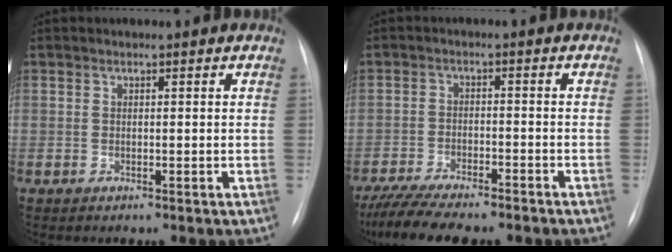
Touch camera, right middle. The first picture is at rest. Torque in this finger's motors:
{"motor_torque": [1.07, -1.07, 0.25, 0.10]}